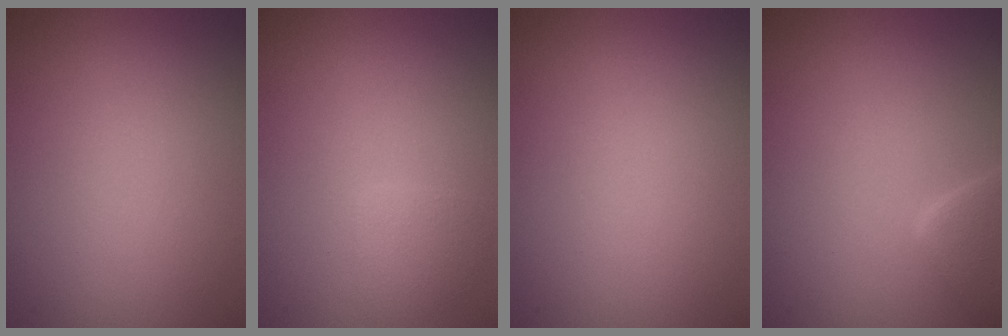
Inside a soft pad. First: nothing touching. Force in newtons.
{"total": 1.6, "press": 1.6, "slide": 0.1}
{"total": 0.0}
{"total": 2.7, "press": 2.7, "slide": 0.2}